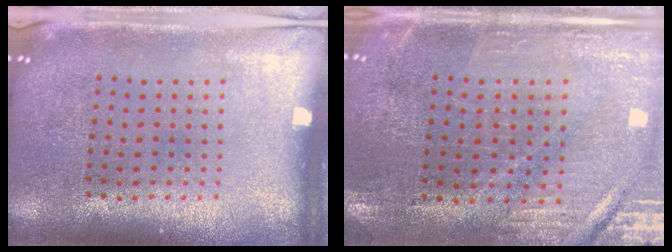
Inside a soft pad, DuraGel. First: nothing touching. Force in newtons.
{"total": 0.7, "press": 0.6, "slide": 0.2}